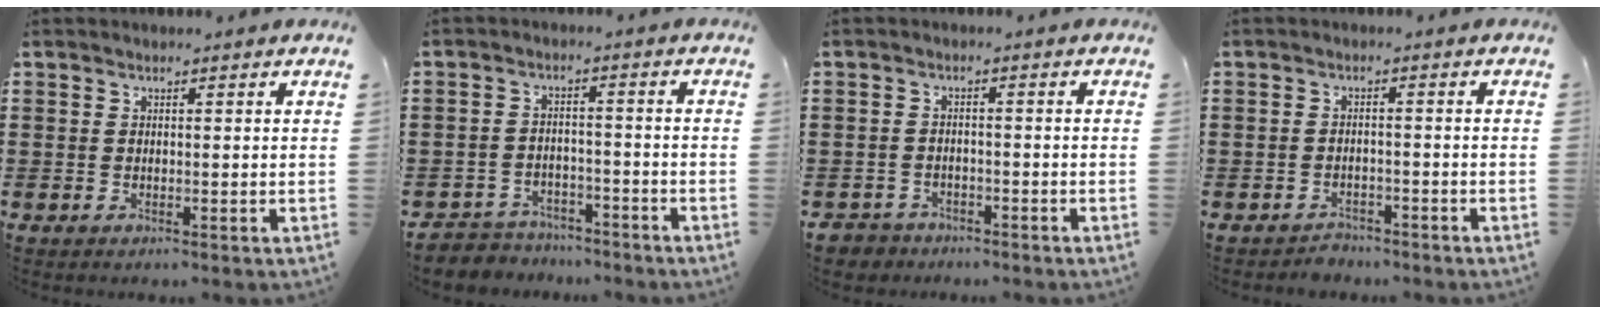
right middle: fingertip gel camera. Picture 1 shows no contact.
{"total": 4.3, "force": [-4.1, 1.1, -0.3], "torque": [-0.009, 0.000, -0.090]}
{"total": 2.9, "force": [-2.7, 1.0, -0.3], "torque": [-0.002, -0.001, -0.061]}
{"total": 2.5, "force": [-2.4, 0.7, -0.3], "torque": [-0.002, 0.001, -0.055]}